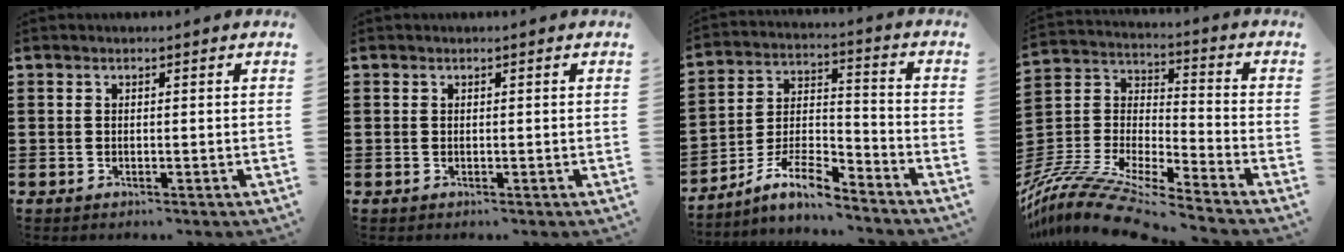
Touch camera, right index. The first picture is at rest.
{"total": 0.0}
{"total": 8.8, "force": [-7.0, 2.0, 5.0], "torque": [-0.098, 0.011, -0.135]}
{"total": 11.5, "force": [-10.6, 0.3, 4.2], "torque": [-0.103, 0.005, -0.224]}